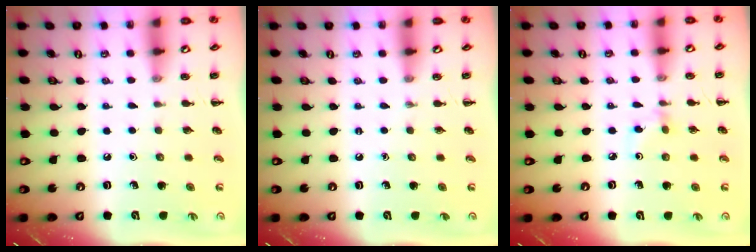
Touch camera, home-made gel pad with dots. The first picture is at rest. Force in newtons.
{"total": 0.0}
{"total": 2.6, "press": 2.4, "slide": 1.0}